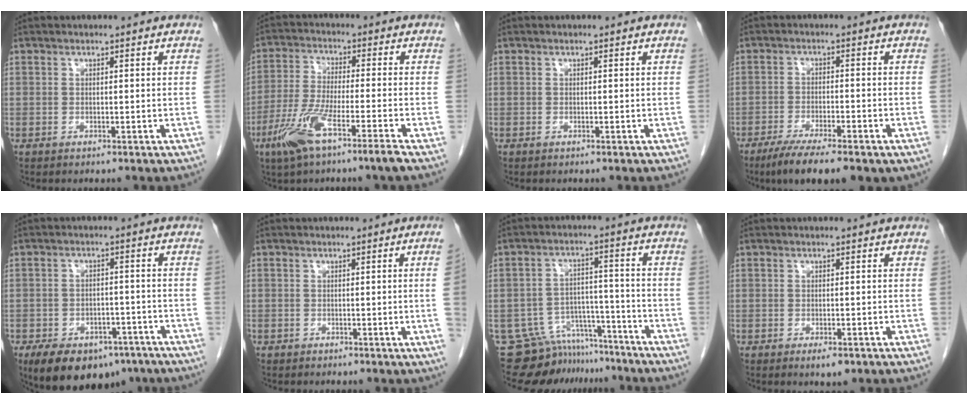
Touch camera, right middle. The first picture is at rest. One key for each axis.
{"total": 9.3, "fx": -5.4, "fy": -0.1, "fz": 7.5, "tx": -0.156, "ty": -0.016, "tz": -0.105}
{"total": 0.0}
{"total": 9.4, "fx": -6.5, "fy": 1.8, "fz": 6.5, "tx": -0.102, "ty": -0.018, "tz": -0.100}
{"total": 13.6, "fx": -9.1, "fy": 7.4, "fz": 7.0, "tx": -0.120, "ty": 0.006, "tz": -0.130}
{"total": 2.2, "fx": -0.3, "fy": -0.8, "fz": 2.1, "tx": -0.022, "ty": 0.000, "tz": -0.005}
{"total": 11.6, "fx": -10.6, "fy": 4.6, "fz": 0.9, "tx": -0.012, "ty": 0.029, "tz": -0.157}
{"total": 2.2, "fx": -1.3, "fy": 0.9, "fz": 1.6, "tx": -0.022, "ty": -0.001, "tz": -0.013}